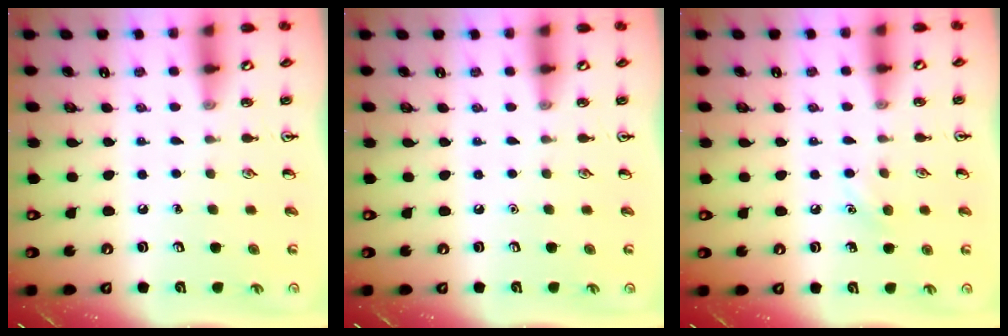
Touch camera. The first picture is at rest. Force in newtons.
{"total": 0.0}
{"total": 6.5, "press": 6.2, "slide": 1.9}